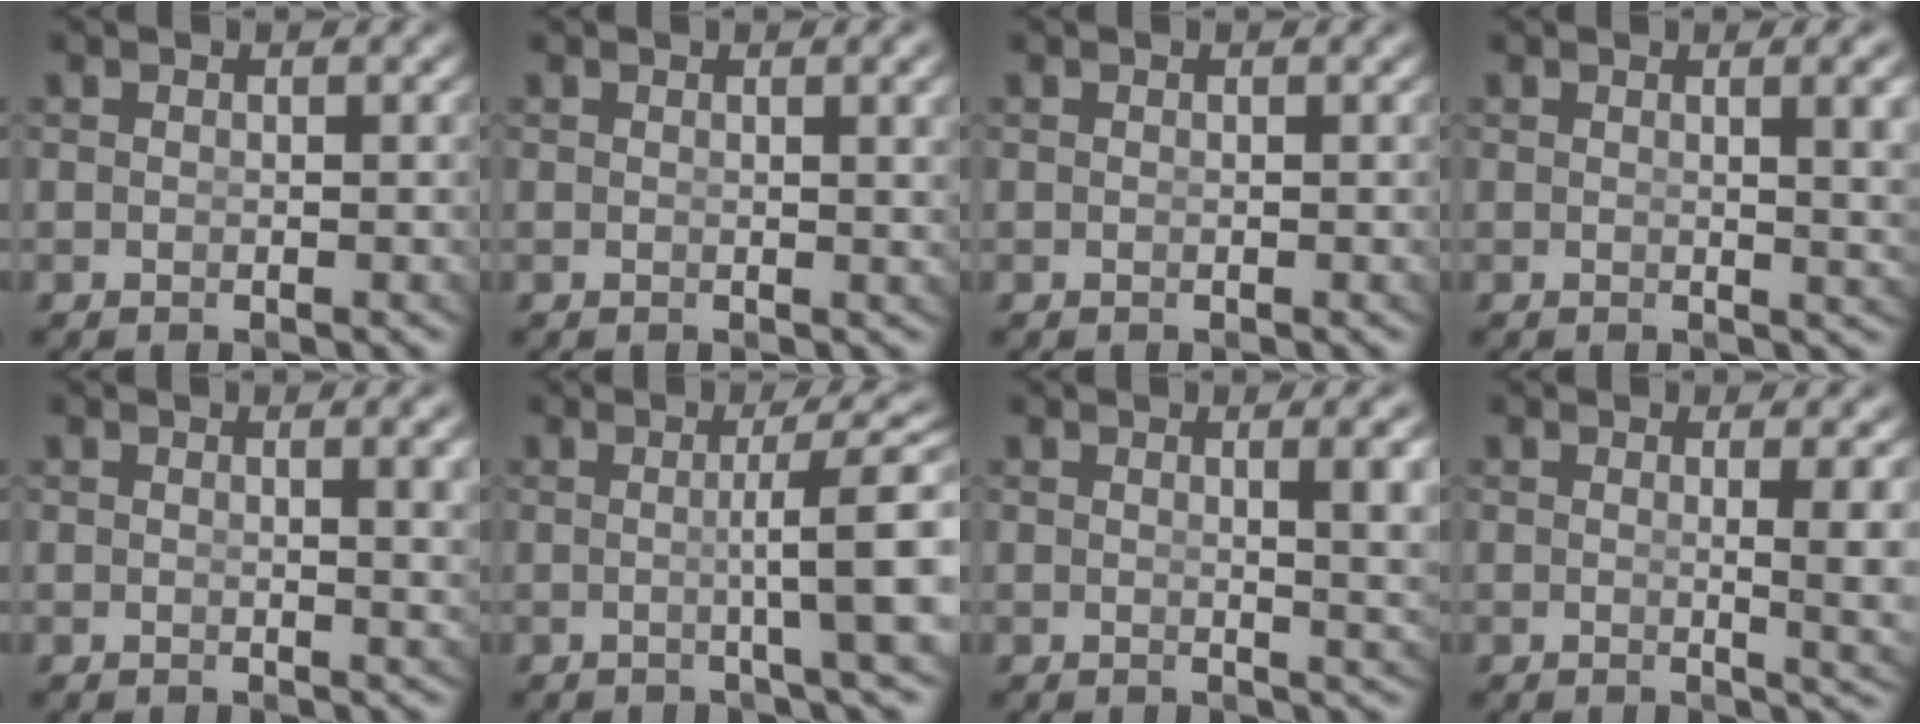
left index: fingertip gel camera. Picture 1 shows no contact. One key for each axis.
{"total": 1.4, "fx": 0.6, "fy": -0.1, "fz": 1.2, "tx": -0.008, "ty": 0.001, "tz": 0.009}
{"total": 0.0}
{"total": 2.6, "fx": 0.9, "fy": -0.1, "fz": 2.4, "tx": -0.021, "ty": -0.005, "tz": 0.016}
{"total": 2.0, "fx": 0.8, "fy": -0.2, "fz": 1.8, "tx": -0.015, "ty": -0.003, "tz": 0.013}
{"total": 5.5, "fx": -0.4, "fy": 0.2, "fz": 5.5, "tx": -0.073, "ty": 0.000, "tz": -0.002}
{"total": 3.3, "fx": 0.9, "fy": 0.1, "fz": 3.2, "tx": -0.033, "ty": -0.006, "tz": 0.019}
{"total": 3.1, "fx": 0.1, "fy": -0.3, "fz": 3.1, "tx": -0.038, "ty": -0.009, "tz": 0.005}